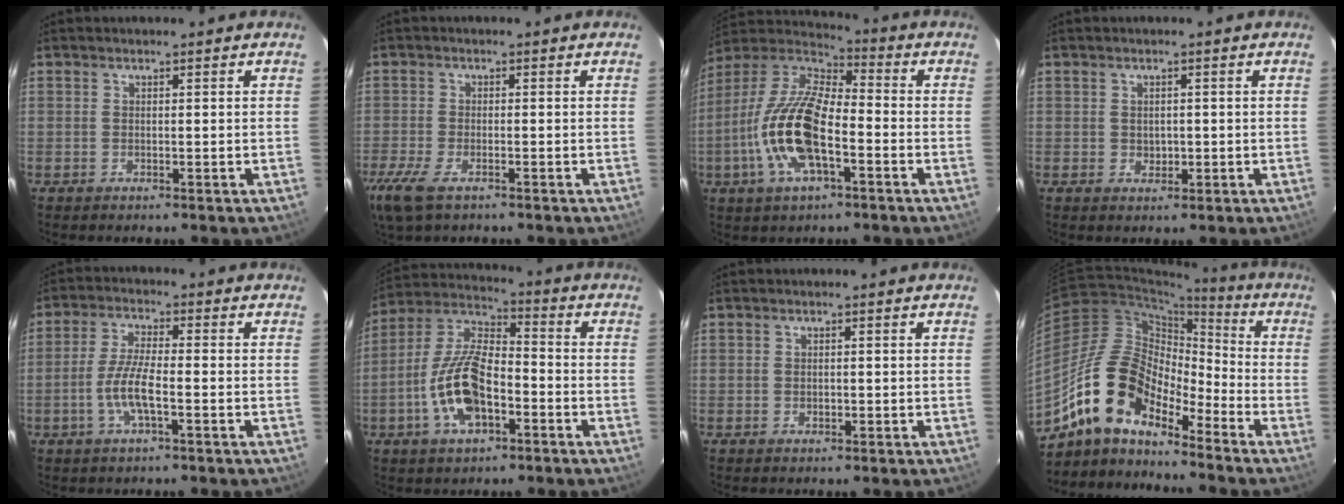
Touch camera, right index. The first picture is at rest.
{"total": 8.1, "force": [-5.2, 3.1, 5.5], "torque": [-0.135, -0.029, -0.099]}
{"total": 17.5, "force": [-5.1, 7.0, 15.2], "torque": [-0.314, -0.004, -0.107]}
{"total": 2.1, "force": [-0.1, 1.8, 1.0], "torque": [-0.013, 0.002, 0.003]}
{"total": 7.0, "force": [-2.3, 1.4, 6.4], "torque": [-0.134, 0.000, -0.048]}
{"total": 14.3, "force": [-5.0, 6.6, 11.7], "torque": [-0.248, 0.004, -0.094]}
{"total": 1.1, "force": [-0.1, 0.9, 0.6], "torque": [-0.009, 0.002, -0.002]}
{"total": 13.9, "force": [-10.6, 5.8, 6.9], "torque": [-0.118, 0.017, -0.212]}